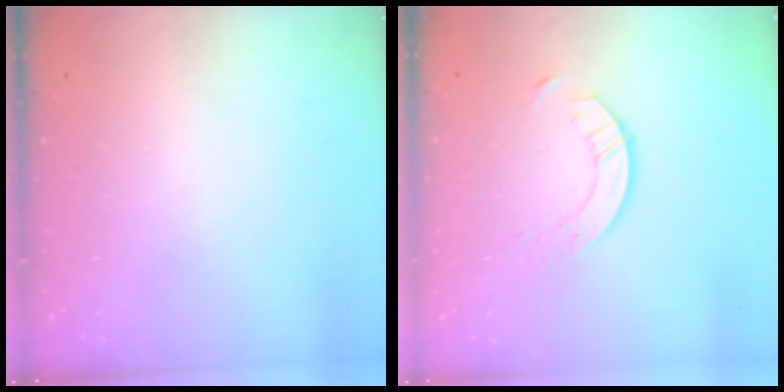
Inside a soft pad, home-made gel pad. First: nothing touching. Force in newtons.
{"total": 5.3, "press": 5.3, "slide": 0.6}